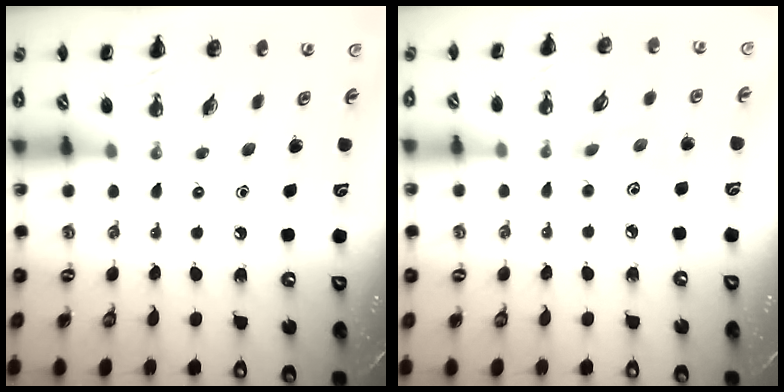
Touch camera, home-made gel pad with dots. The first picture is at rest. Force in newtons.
{"total": 3.7, "press": 3.6, "slide": 0.8}